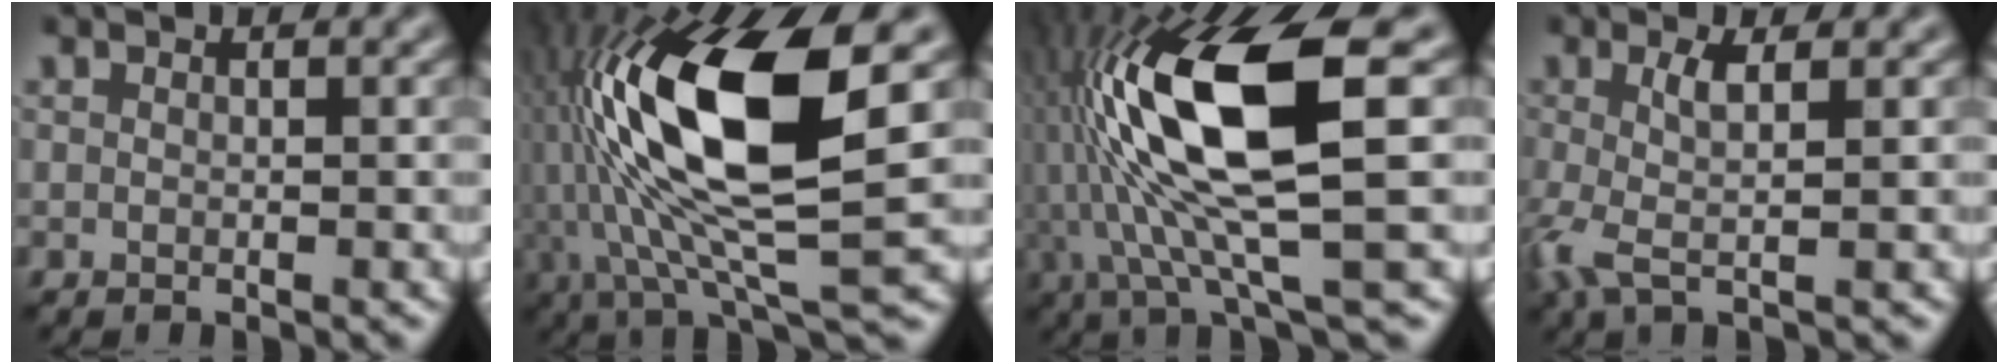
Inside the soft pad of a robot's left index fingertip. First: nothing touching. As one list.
[{"total": 14.6, "force": [1.2, 4.8, 13.8], "torque": [-0.262, 0.004, 0.017]}, {"total": 13.2, "force": [0.7, 3.5, 12.7], "torque": [-0.252, 0.006, 0.015]}, {"total": 3.8, "force": [-0.3, 0.8, 3.7], "torque": [-0.096, -0.003, -0.010]}]